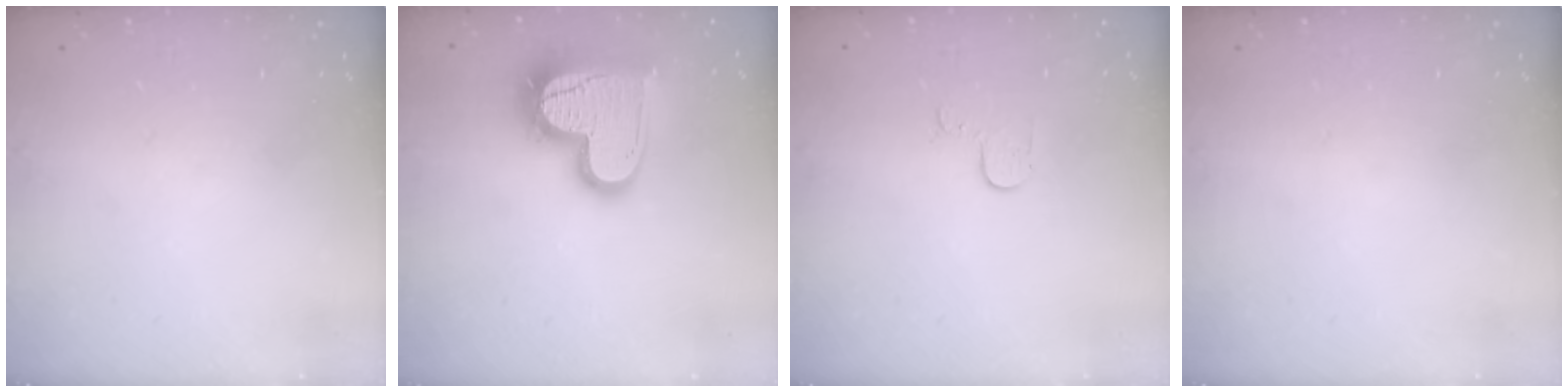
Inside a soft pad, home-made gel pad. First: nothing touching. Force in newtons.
{"total": 20.1, "press": 20.0, "slide": 1.5}
{"total": 2.9, "press": 2.9, "slide": 0.3}
{"total": 0.0}